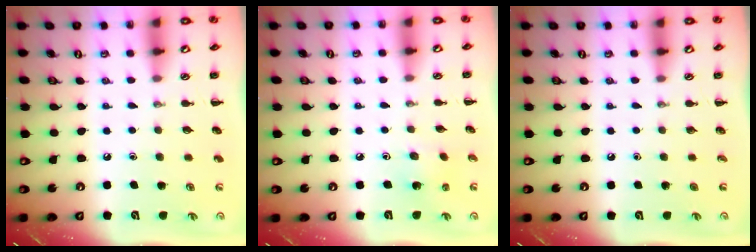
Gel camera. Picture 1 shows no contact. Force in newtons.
{"total": 1.5, "press": 1.4, "slide": 0.4}
{"total": 0.0}